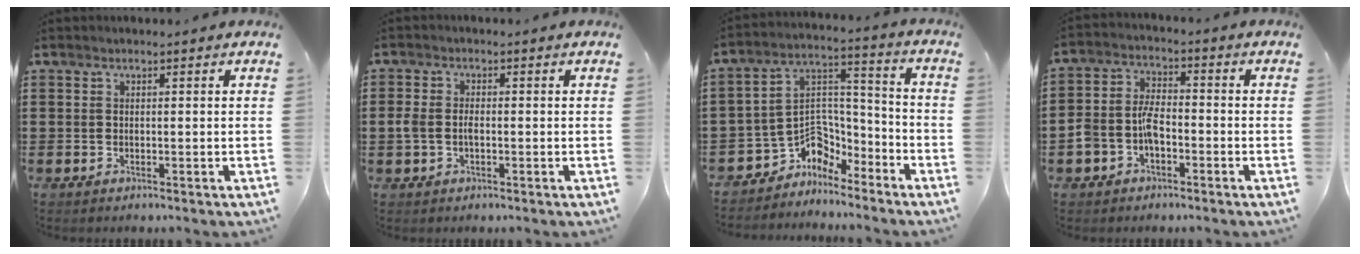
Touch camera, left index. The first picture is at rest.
{"total": 2.8, "force": [-0.4, 1.6, 2.2], "torque": [-0.059, -0.003, -0.012]}
{"total": 6.1, "force": [-4.4, 4.0, 1.0], "torque": [-0.035, -0.001, -0.087]}
{"total": 5.3, "force": [-2.5, 3.2, 3.4], "torque": [-0.090, 0.006, -0.053]}